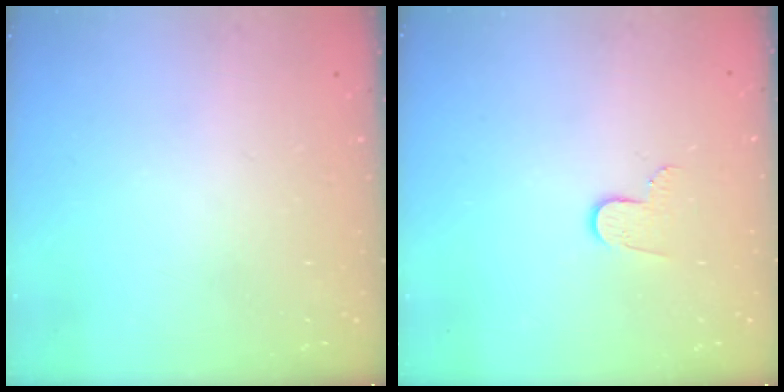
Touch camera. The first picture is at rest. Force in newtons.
{"total": 5.5, "press": 5.5, "slide": 0.5}